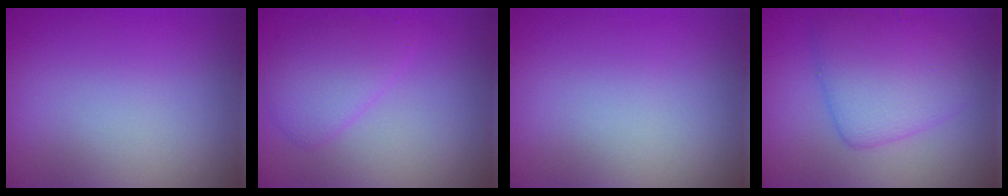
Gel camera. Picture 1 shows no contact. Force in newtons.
{"total": 3.0, "press": 3.0, "slide": 0.2}
{"total": 0.0}
{"total": 5.2, "press": 5.2, "slide": 0.1}